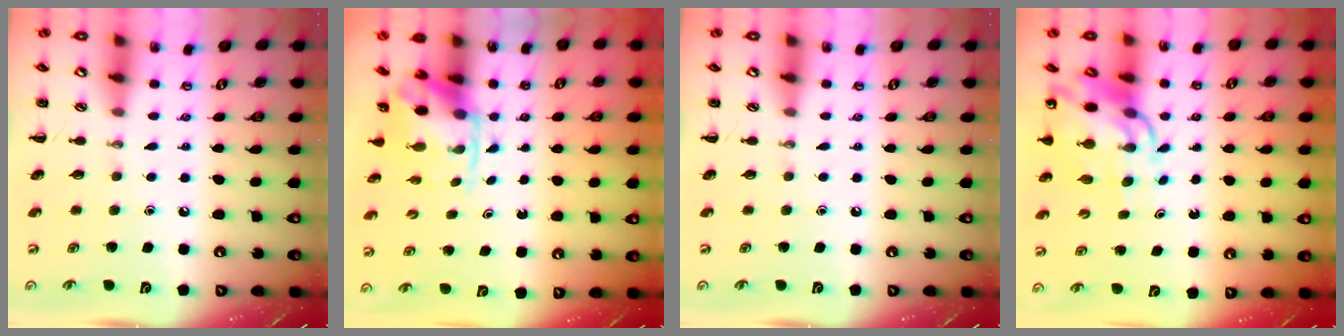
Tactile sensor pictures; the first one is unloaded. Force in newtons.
{"total": 3.8, "press": 3.7, "slide": 0.8}
{"total": 0.0}
{"total": 11.2, "press": 10.7, "slide": 3.3}